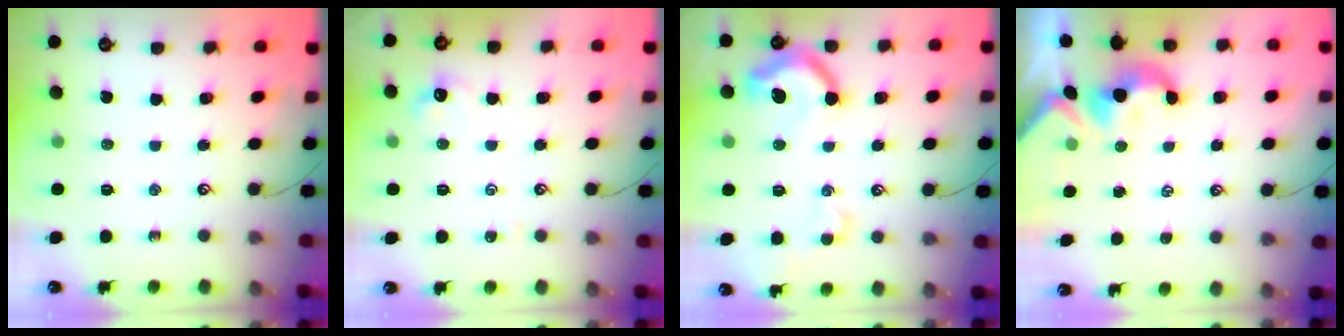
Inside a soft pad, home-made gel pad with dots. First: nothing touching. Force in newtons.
{"total": 2.1, "press": 2.0, "slide": 0.6}
{"total": 10.1, "press": 9.9, "slide": 1.9}
{"total": 1.9, "press": 1.8, "slide": 0.6}